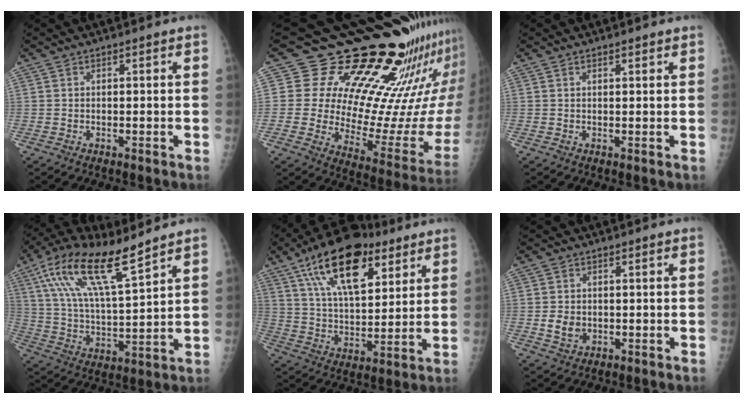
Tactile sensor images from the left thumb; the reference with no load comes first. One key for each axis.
{"total": 23.3, "fx": 18.4, "fy": 6.5, "fz": 12.8, "tx": -0.133, "ty": -0.161, "tz": 0.255}
{"total": 0.9, "fx": 0.7, "fy": 0.3, "fz": 0.5, "tx": -0.006, "ty": -0.003, "tz": 0.010}
{"total": 16.4, "fx": 10.5, "fy": 3.8, "fz": 12.0, "tx": -0.216, "ty": -0.038, "tz": 0.205}
{"total": 21.3, "fx": 11.2, "fy": 10.1, "fz": 15.0, "tx": -0.225, "ty": -0.029, "tz": 0.193}
{"total": 3.4, "fx": -0.3, "fy": 2.8, "fz": 2.0, "tx": -0.024, "ty": -0.001, "tz": 0.002}